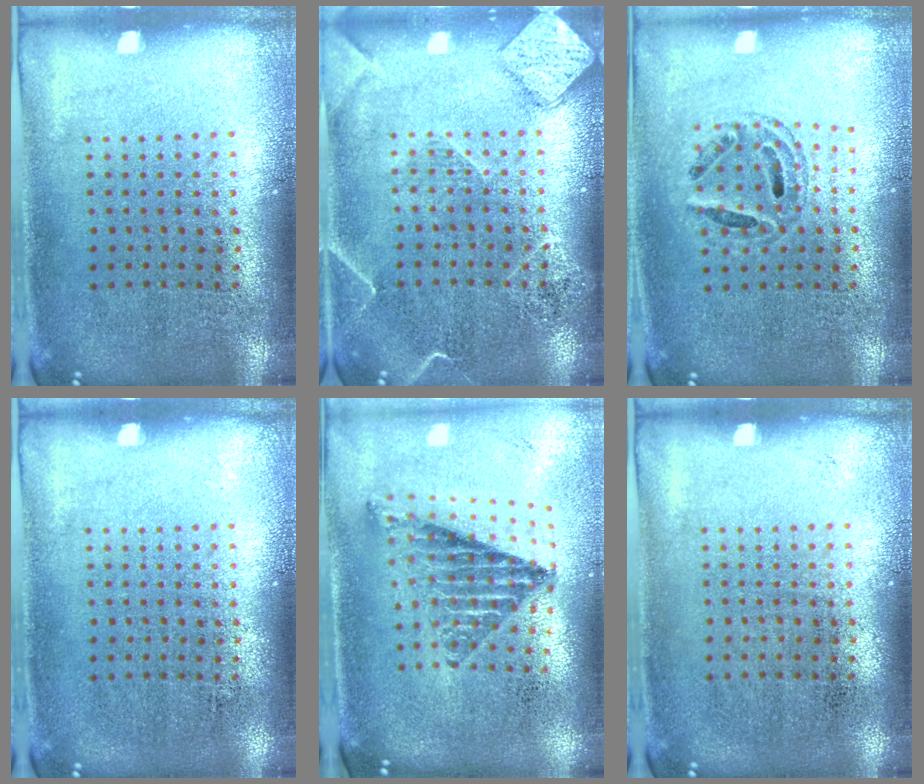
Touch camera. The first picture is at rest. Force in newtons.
{"total": 2.8, "press": 2.8, "slide": 0.3}
{"total": 0.7, "press": 0.7, "slide": 0.2}
{"total": 0.0}
{"total": 1.3, "press": 1.2, "slide": 0.6}
{"total": 0.0}